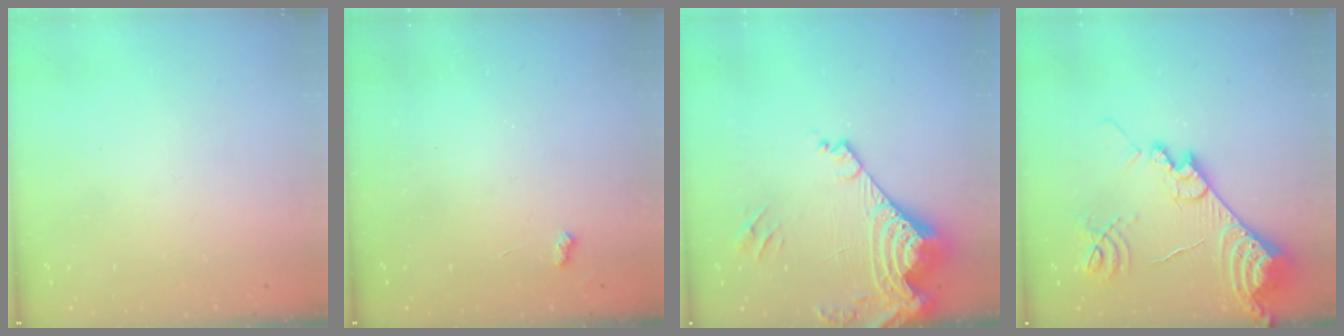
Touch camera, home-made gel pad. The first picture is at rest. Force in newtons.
{"total": 3.7, "press": 3.7, "slide": 0.4}
{"total": 19.0, "press": 18.8, "slide": 2.5}
{"total": 19.6, "press": 19.5, "slide": 1.9}